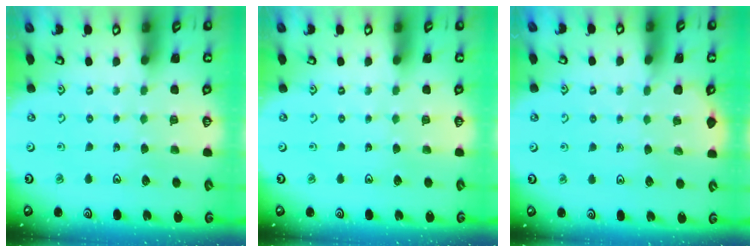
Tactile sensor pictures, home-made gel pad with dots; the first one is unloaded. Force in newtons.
{"total": 0.0}
{"total": 1.4, "press": 1.4, "slide": 0.1}